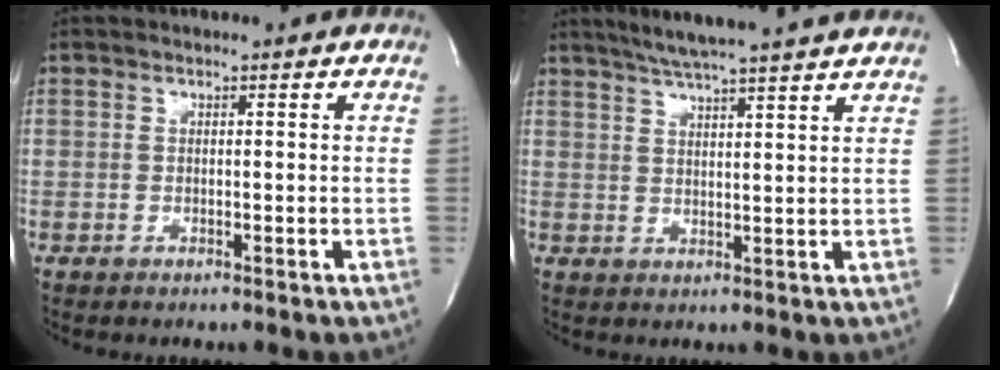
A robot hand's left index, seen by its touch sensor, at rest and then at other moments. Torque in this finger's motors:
{"motor_torque": [0.06, -0.42, 0.15, 0.05]}